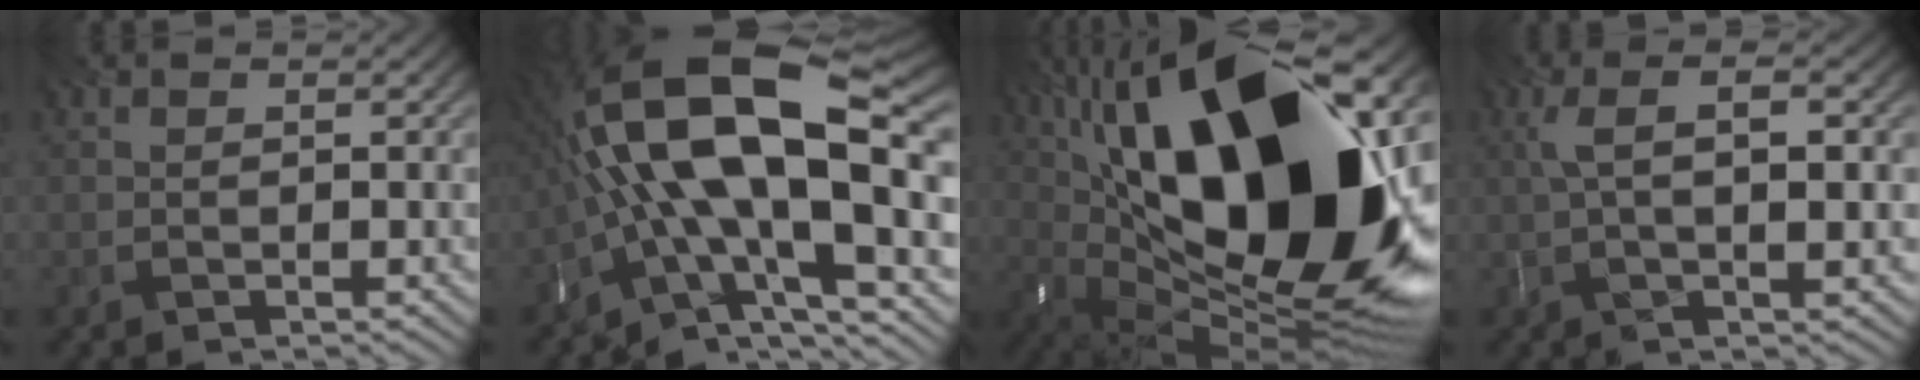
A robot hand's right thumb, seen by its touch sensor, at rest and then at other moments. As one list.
[{"total": 19.2, "force": [-0.2, 7.6, 17.6], "torque": [-0.310, 0.032, -0.016]}, {"total": 22.2, "force": [5.4, 10.4, 18.8], "torque": [-0.356, 0.043, 0.089]}, {"total": 4.4, "force": [0.6, 1.0, 4.2], "torque": [-0.091, 0.004, 0.014]}]